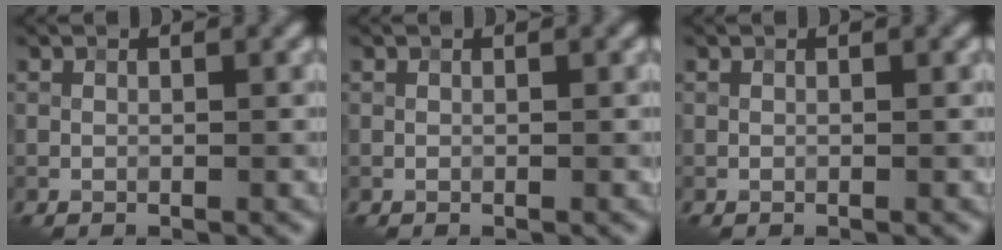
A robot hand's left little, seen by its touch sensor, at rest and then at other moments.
{"total": 0.0}
{"total": 0.0}